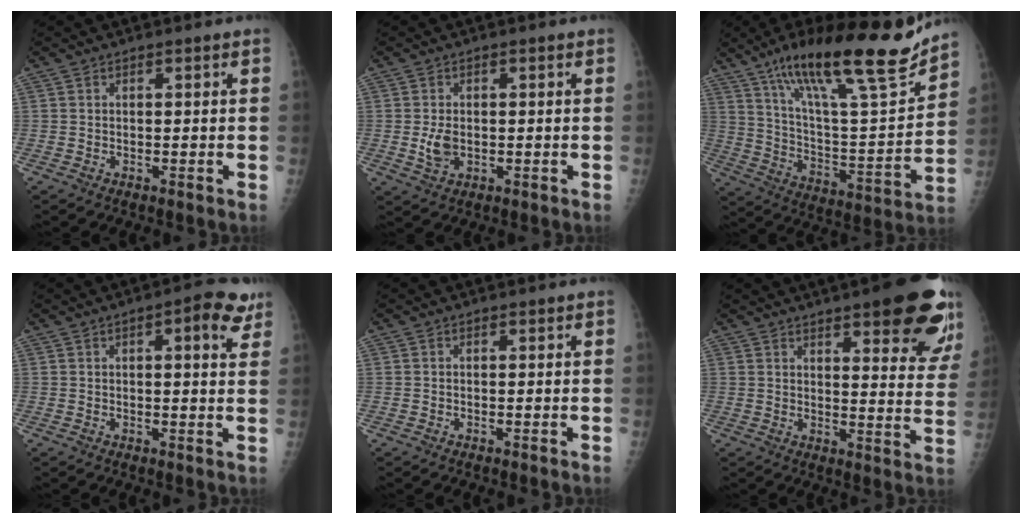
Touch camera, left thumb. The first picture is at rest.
{"total": 3.7, "force": [-0.4, 2.4, 2.8], "torque": [-0.050, -0.002, -0.002]}
{"total": 26.5, "force": [18.5, 5.5, 18.2], "torque": [-0.272, -0.065, 0.309]}
{"total": 7.2, "force": [3.5, 2.4, 5.9], "torque": [-0.059, -0.007, 0.036]}
{"total": 0.0}
{"total": 20.3, "force": [12.2, 5.5, 15.3], "torque": [-0.164, -0.047, 0.145]}